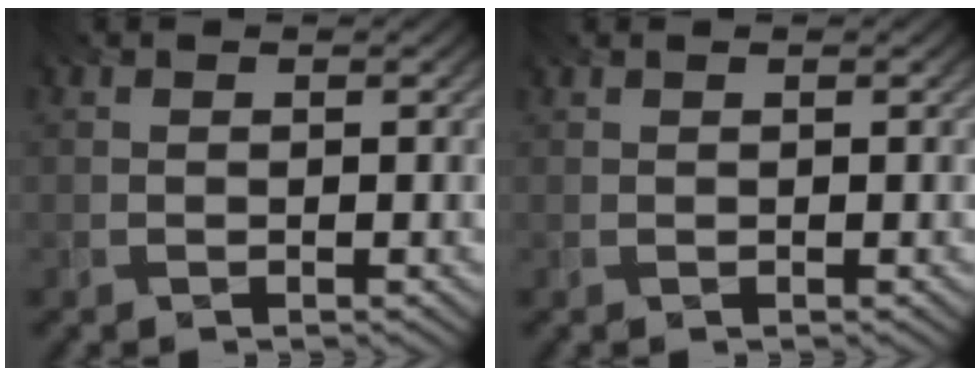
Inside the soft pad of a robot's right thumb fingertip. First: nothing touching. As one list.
[{"total": 0.0}]